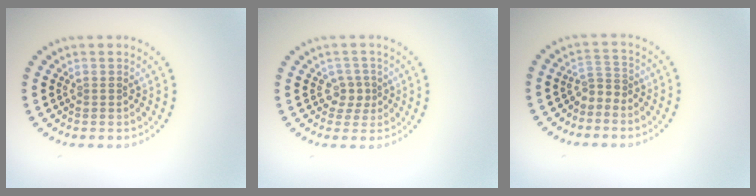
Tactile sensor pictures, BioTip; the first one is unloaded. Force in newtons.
{"total": 1.6, "press": 1.3, "slide": 1.0}
{"total": 1.7, "press": 1.1, "slide": 1.3}